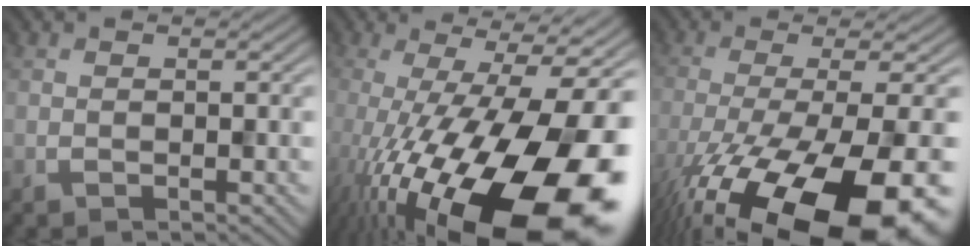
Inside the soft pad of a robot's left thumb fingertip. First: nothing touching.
{"total": 19.7, "force": [-7.9, 6.9, 16.6], "torque": [-0.239, -0.032, -0.115]}
{"total": 18.5, "force": [-10.6, 5.1, 14.3], "torque": [-0.234, -0.041, -0.149]}